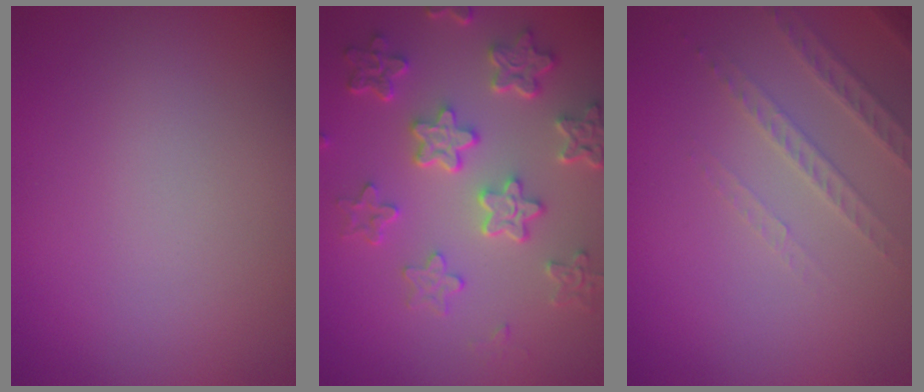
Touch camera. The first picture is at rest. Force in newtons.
{"total": 6.0, "press": 4.7, "slide": 3.8}
{"total": 2.5, "press": 2.4, "slide": 0.7}